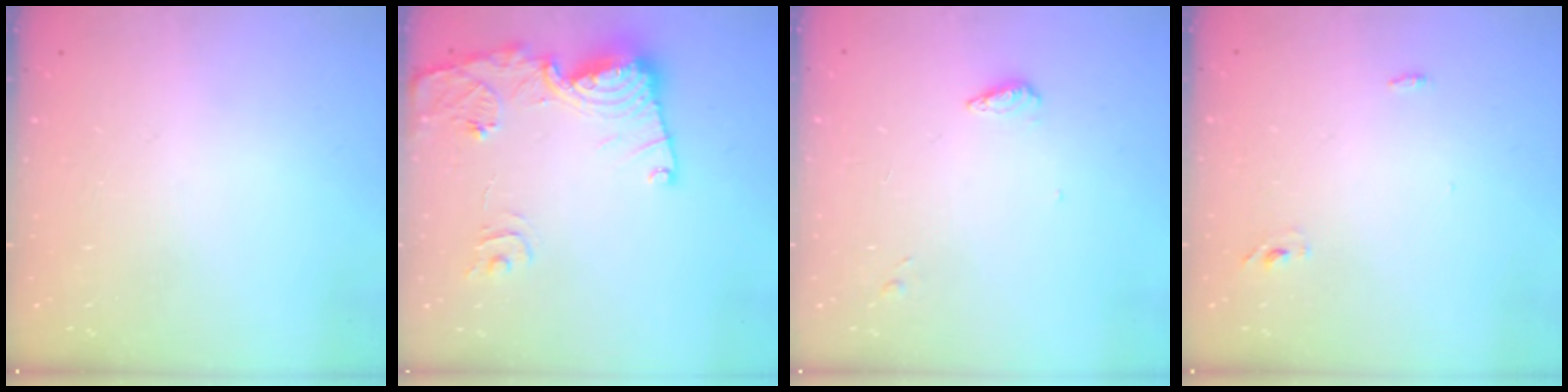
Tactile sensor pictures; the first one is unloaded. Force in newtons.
{"total": 16.2, "press": 16.2, "slide": 1.6}
{"total": 3.9, "press": 3.9, "slide": 0.5}
{"total": 3.0, "press": 2.8, "slide": 1.1}